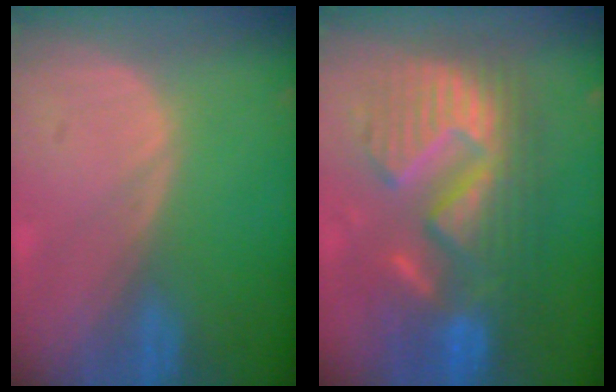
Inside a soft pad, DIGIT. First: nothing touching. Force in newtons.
{"total": 12.9, "press": 12.8, "slide": 1.3}